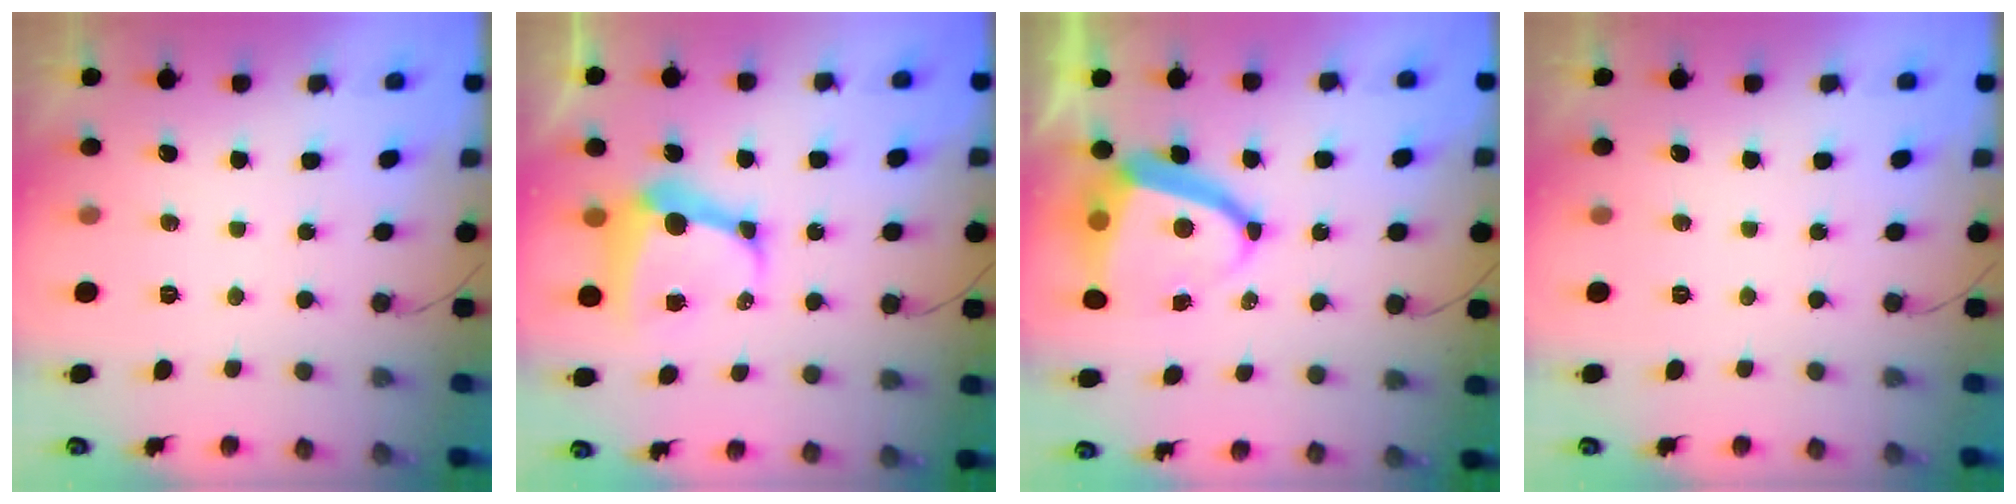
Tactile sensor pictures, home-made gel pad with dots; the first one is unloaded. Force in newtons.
{"total": 9.7, "press": 9.6, "slide": 1.0}
{"total": 9.3, "press": 9.2, "slide": 0.9}
{"total": 0.0}